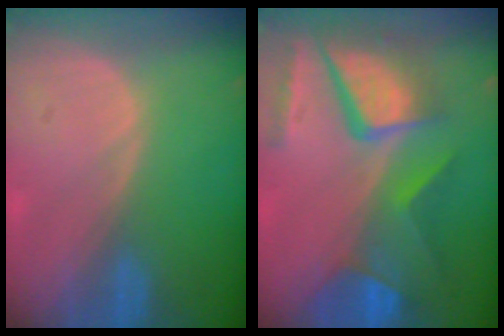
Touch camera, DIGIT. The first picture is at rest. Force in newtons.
{"total": 11.8, "press": 9.8, "slide": 6.6}